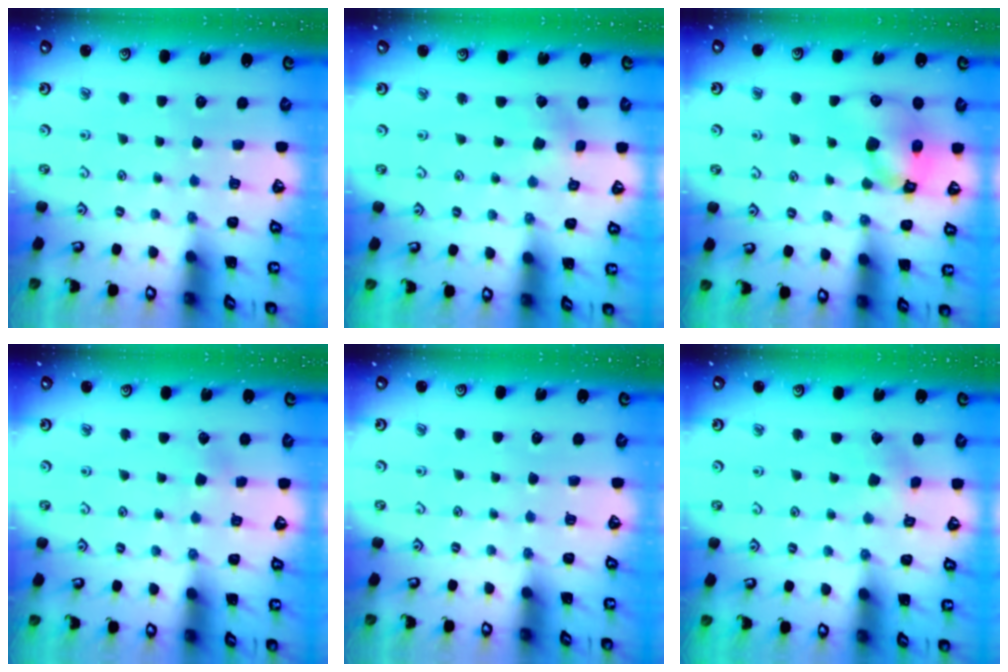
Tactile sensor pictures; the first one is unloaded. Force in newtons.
{"total": 1.8, "press": 1.8, "slide": 0.3}
{"total": 12.4, "press": 12.2, "slide": 1.9}
{"total": 1.4, "press": 1.4, "slide": 0.1}
{"total": 0.0}
{"total": 2.2, "press": 2.2, "slide": 0.2}